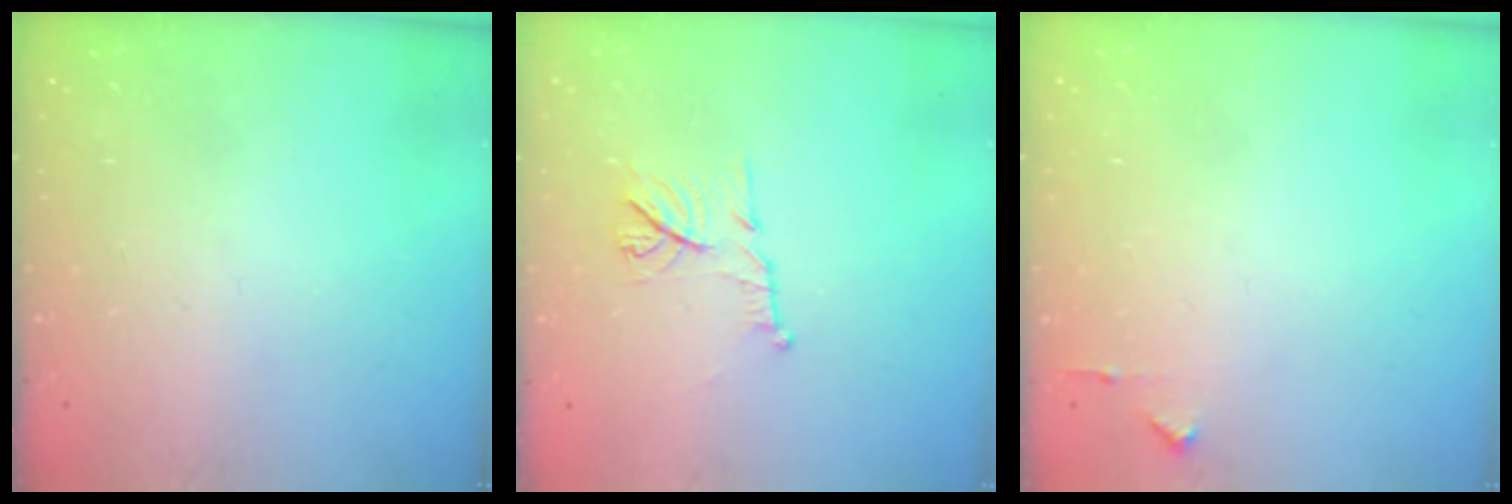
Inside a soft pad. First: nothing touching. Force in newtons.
{"total": 9.5, "press": 9.5, "slide": 0.2}
{"total": 5.1, "press": 5.0, "slide": 0.8}